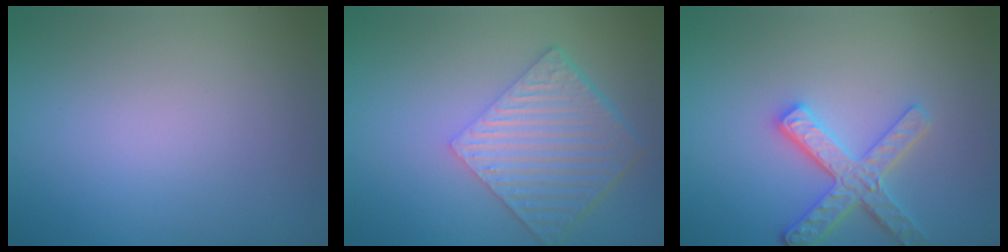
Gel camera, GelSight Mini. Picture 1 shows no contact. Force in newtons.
{"total": 6.4, "press": 4.5, "slide": 4.6}
{"total": 3.7, "press": 3.2, "slide": 1.7}